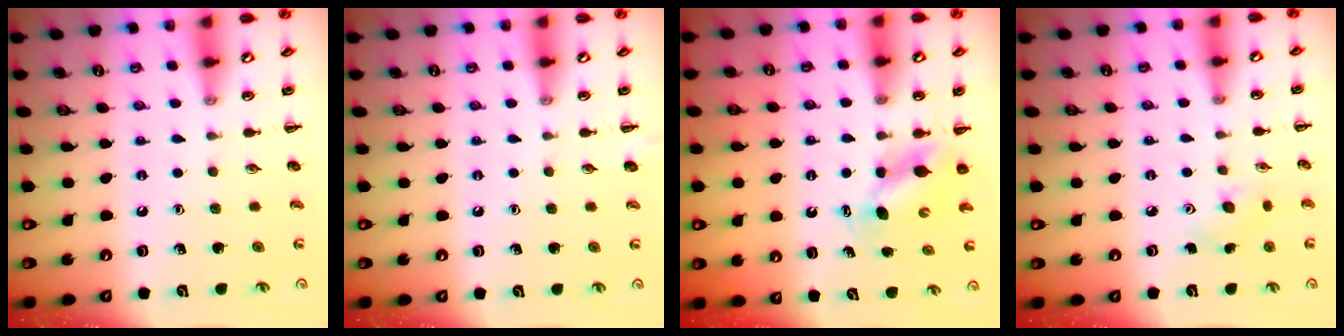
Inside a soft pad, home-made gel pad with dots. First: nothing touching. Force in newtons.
{"total": 0.0}
{"total": 5.2, "press": 5.2, "slide": 0.4}
{"total": 5.6, "press": 5.5, "slide": 1.0}